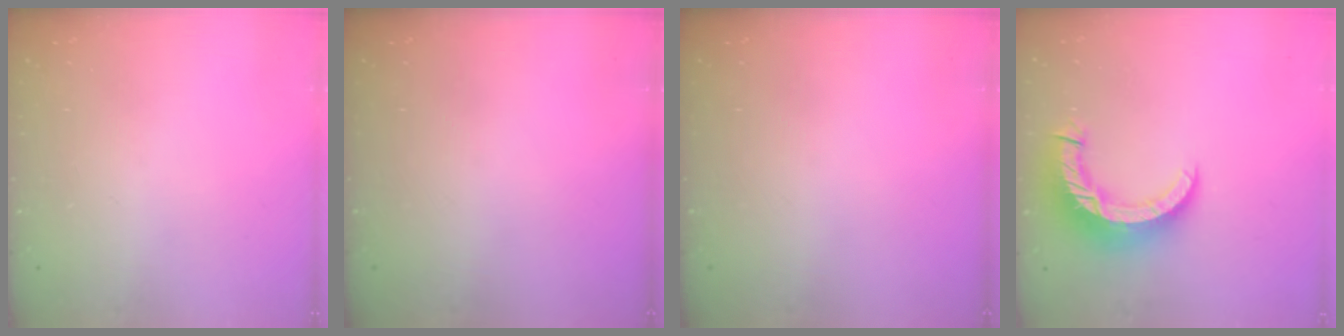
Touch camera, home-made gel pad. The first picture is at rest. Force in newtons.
{"total": 0.0}
{"total": 0.0}
{"total": 11.4, "press": 11.3, "slide": 1.1}